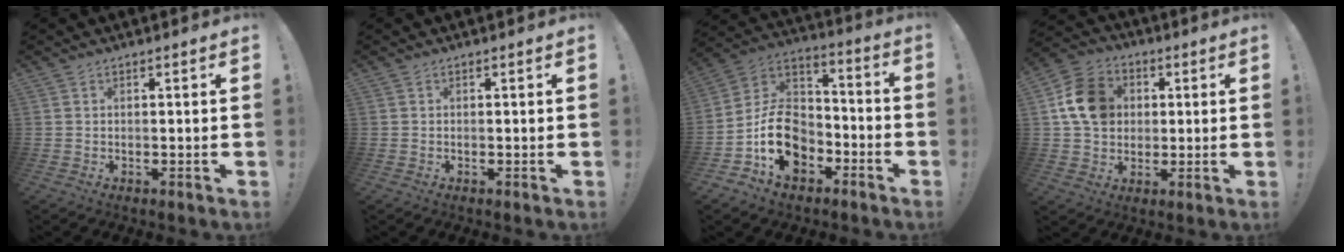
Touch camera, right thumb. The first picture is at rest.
{"total": 0.0}
{"total": 17.2, "force": [-7.4, 12.5, 9.1], "torque": [-0.151, 0.040, -0.123]}
{"total": 14.1, "force": [2.6, 11.7, 7.4], "torque": [-0.107, 0.009, 0.057]}